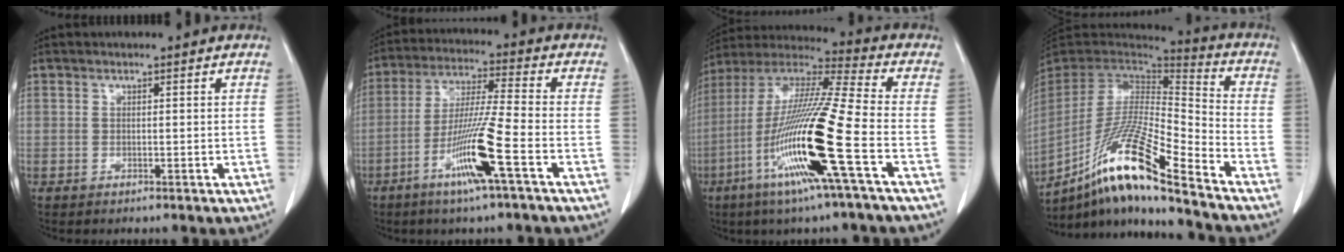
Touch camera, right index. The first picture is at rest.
{"total": 11.5, "force": [-5.2, -0.9, 10.2], "torque": [-0.200, -0.013, -0.103]}
{"total": 20.1, "force": [-6.9, -0.8, 18.8], "torque": [-0.392, -0.026, -0.145]}
{"total": 18.8, "force": [-12.6, 0.6, 14.0], "torque": [-0.287, -0.020, -0.233]}